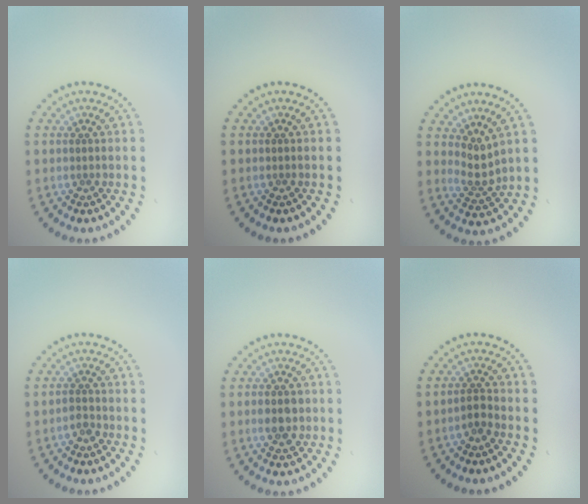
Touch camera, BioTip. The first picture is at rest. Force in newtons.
{"total": 0.0}
{"total": 2.2, "press": 1.5, "slide": 1.7}
{"total": 1.0, "press": 0.9, "slide": 0.6}
{"total": 2.8, "press": 2.8, "slide": 0.1}
{"total": 1.2, "press": 1.0, "slide": 0.6}